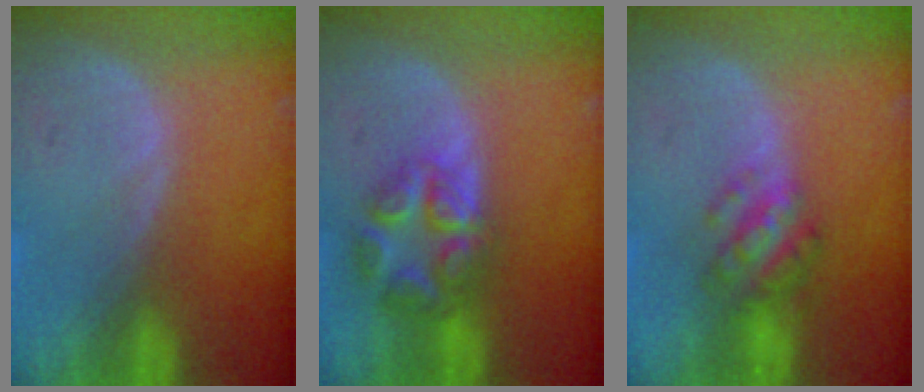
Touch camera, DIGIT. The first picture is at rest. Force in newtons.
{"total": 6.3, "press": 6.3, "slide": 0.2}
{"total": 5.2, "press": 5.0, "slide": 1.5}